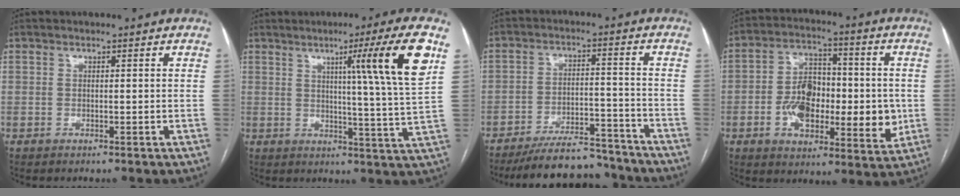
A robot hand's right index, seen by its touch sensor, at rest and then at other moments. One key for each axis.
{"total": 13.2, "fx": 5.4, "fy": -2.7, "fz": 11.7, "tx": -0.155, "ty": -0.006, "tz": 0.074}
{"total": 13.7, "fx": -12.6, "fy": 3.6, "fz": 3.8, "tx": -0.043, "ty": 0.018, "tz": -0.185}
{"total": 15.2, "fx": -1.9, "fy": 7.6, "fz": 13.1, "tx": -0.213, "ty": 0.016, "tz": -0.026}